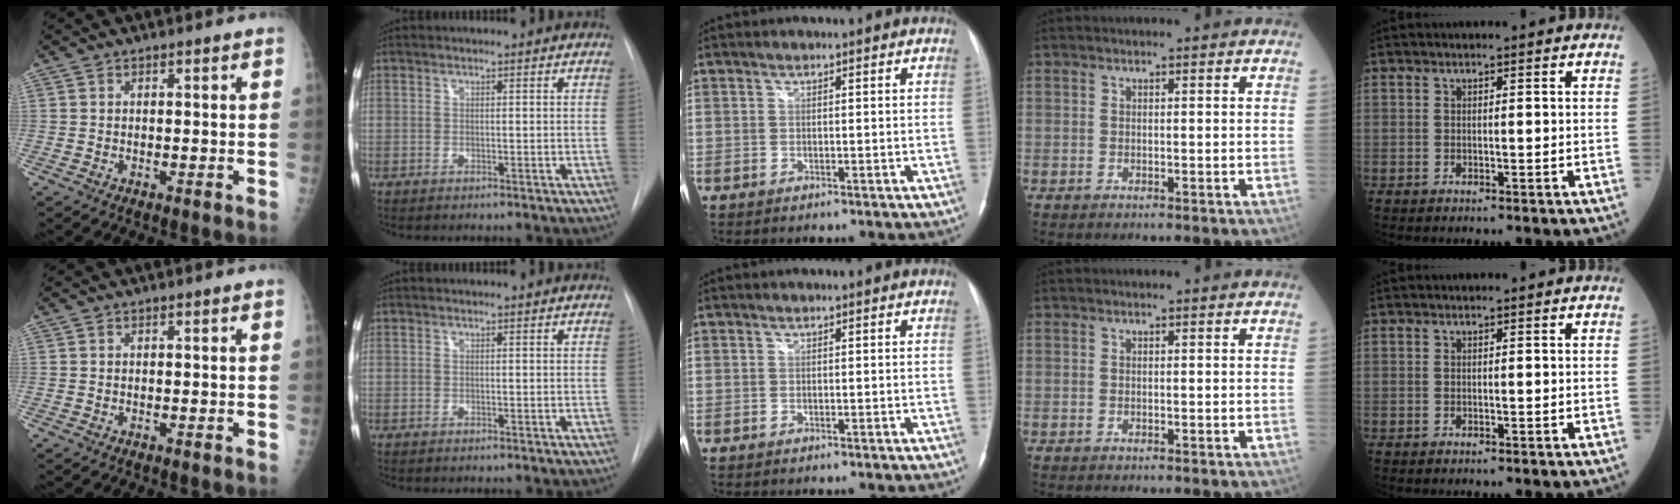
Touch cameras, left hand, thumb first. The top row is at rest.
{}